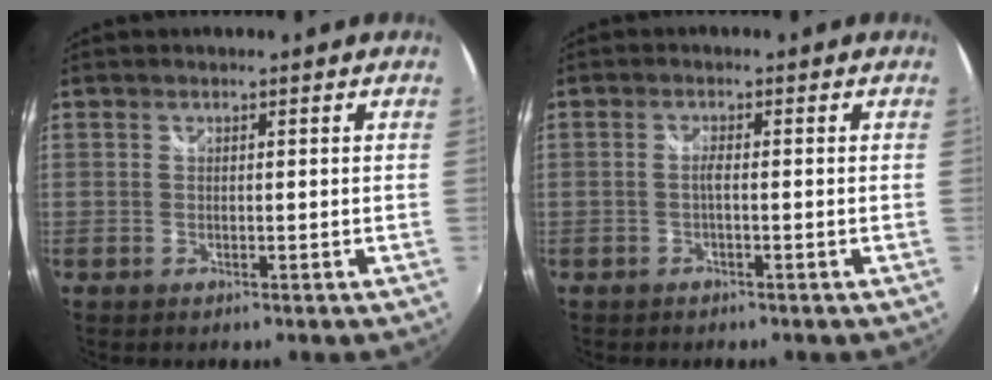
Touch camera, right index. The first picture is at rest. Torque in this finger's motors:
{"motor_torque": [0.10, 0.03, 0.04, 0.03]}